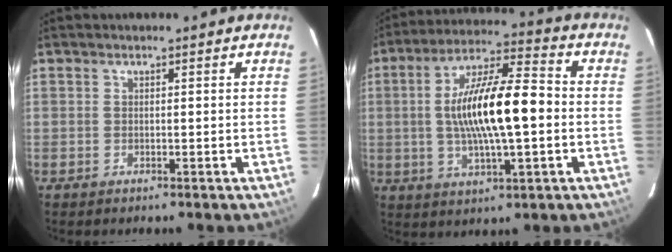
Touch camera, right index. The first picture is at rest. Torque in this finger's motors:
{"motor_torque": [1.49, 0.64, 1.05, 0.21]}